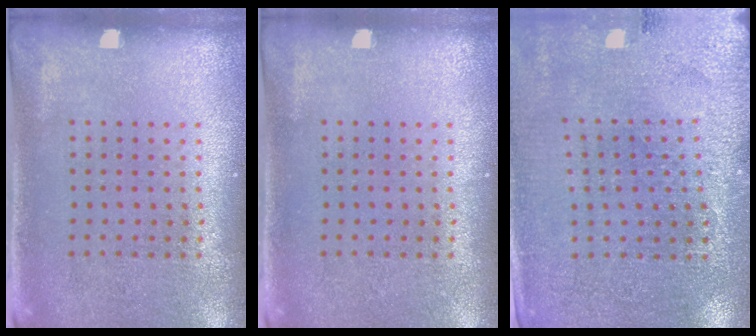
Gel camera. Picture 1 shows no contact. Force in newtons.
{"total": 0.0}
{"total": 2.7, "press": 2.7, "slide": 0.3}